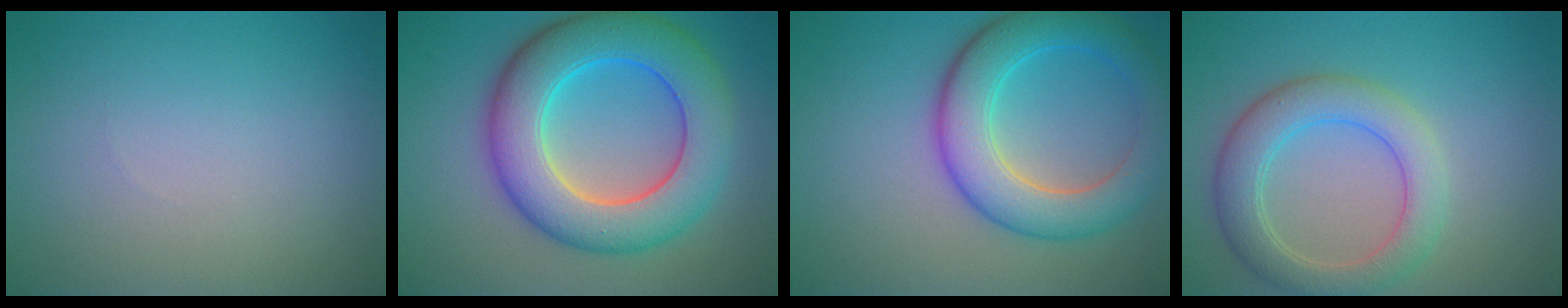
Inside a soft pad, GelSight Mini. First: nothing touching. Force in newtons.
{"total": 10.2, "press": 10.2, "slide": 0.2}
{"total": 7.1, "press": 7.1, "slide": 0.3}
{"total": 5.1, "press": 5.1, "slide": 0.1}